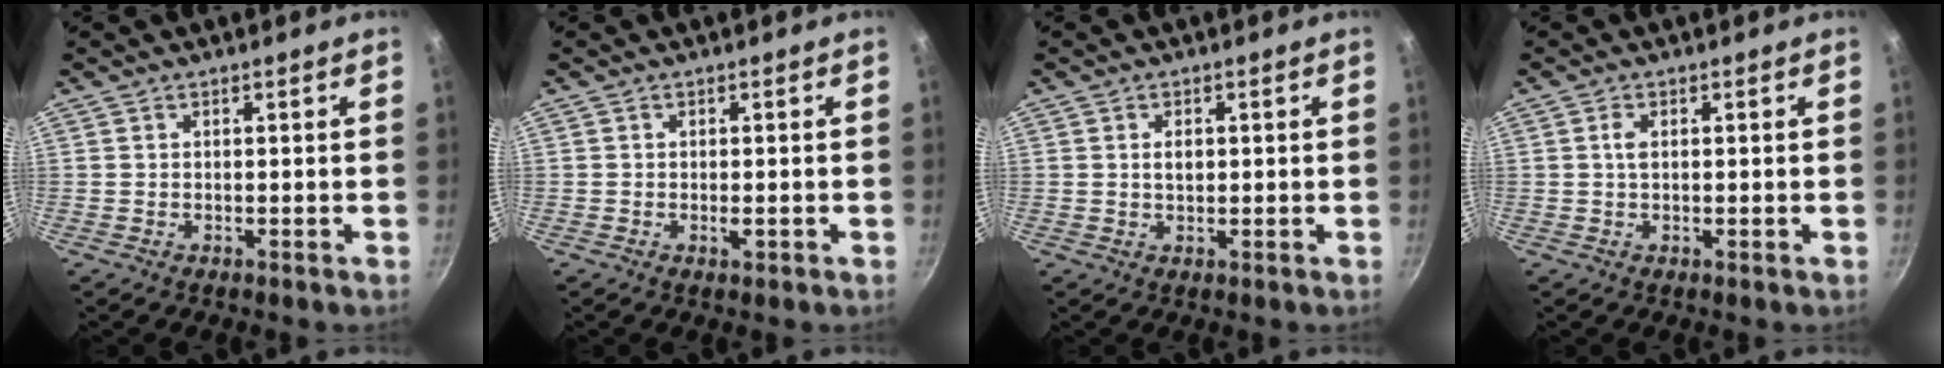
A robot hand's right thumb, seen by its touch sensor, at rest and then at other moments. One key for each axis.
{"total": 1.1, "fx": -0.3, "fy": 0.6, "fz": 0.8, "tx": -0.011, "ty": 0.000, "tz": -0.004}
{"total": 2.0, "fx": 0.3, "fy": 1.2, "fz": 1.5, "tx": -0.020, "ty": -0.002, "tz": 0.006}
{"total": 1.6, "fx": 0.3, "fy": 0.8, "fz": 1.4, "tx": -0.029, "ty": 0.000, "tz": 0.002}